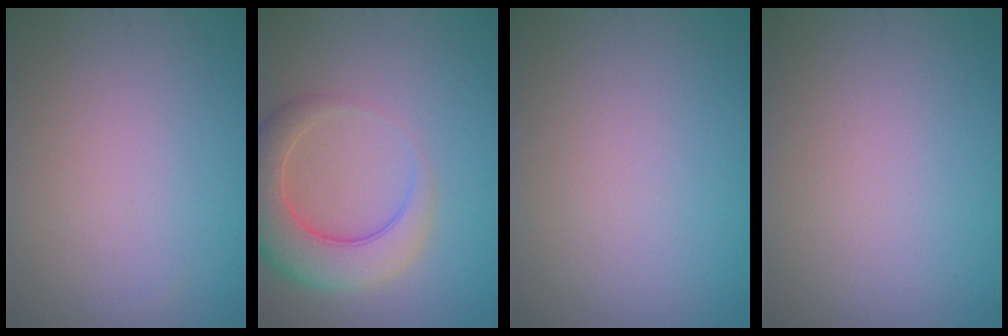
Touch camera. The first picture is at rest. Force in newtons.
{"total": 6.8, "press": 6.8, "slide": 0.7}
{"total": 0.0}
{"total": 0.0}